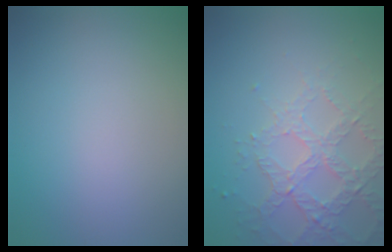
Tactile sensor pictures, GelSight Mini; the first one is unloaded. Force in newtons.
{"total": 3.7, "press": 3.6, "slide": 0.5}